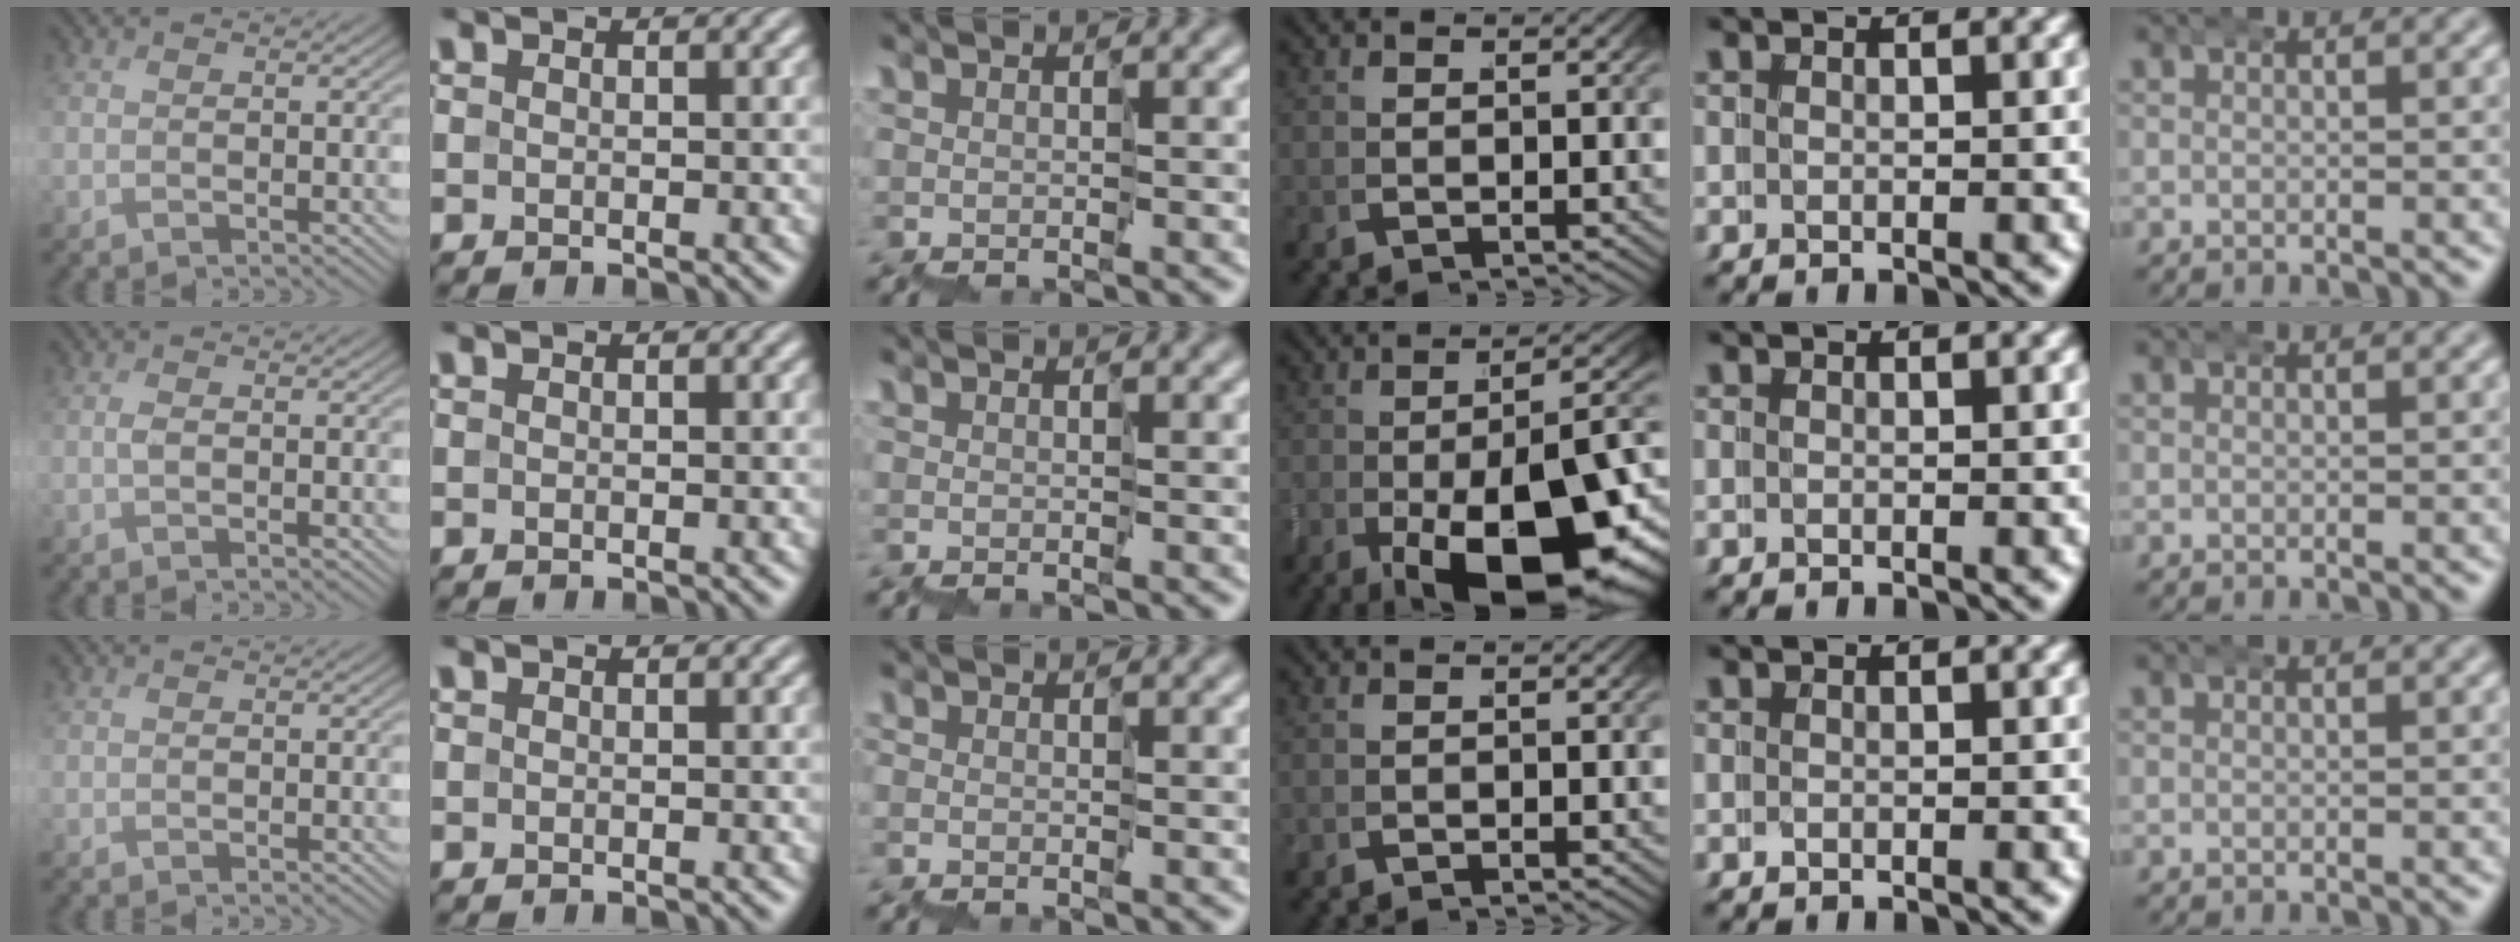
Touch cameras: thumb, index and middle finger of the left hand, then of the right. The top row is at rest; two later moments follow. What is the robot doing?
{"motion": "wrap", "object": "belt"}